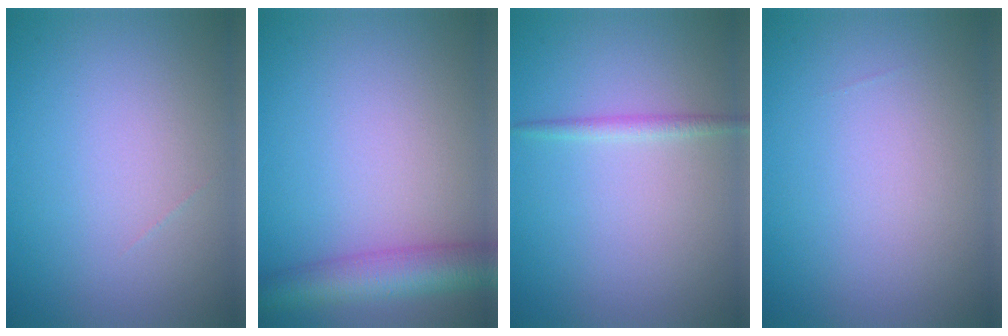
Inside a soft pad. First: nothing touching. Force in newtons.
{"total": 5.4, "press": 5.4, "slide": 0.1}
{"total": 1.1, "press": 1.1, "slide": 0.1}
{"total": 0.0}